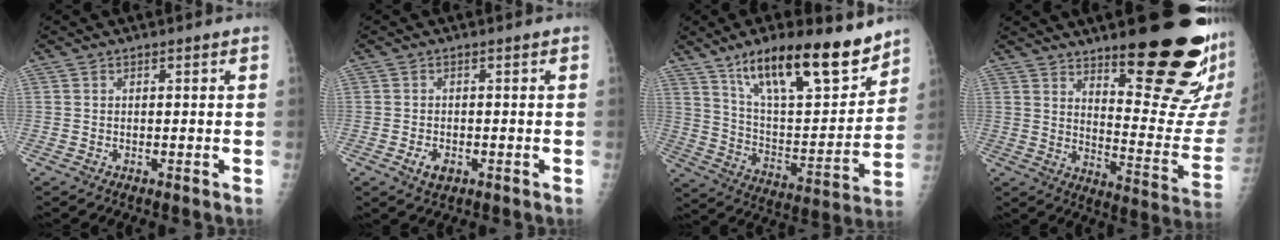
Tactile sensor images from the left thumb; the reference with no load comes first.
{"total": 2.7, "force": [-1.0, 1.7, 1.8], "torque": [-0.030, 0.000, -0.013]}
{"total": 22.1, "force": [15.3, 6.8, 14.5], "torque": [-0.198, -0.069, 0.259]}
{"total": 23.7, "force": [14.2, 5.6, 18.1], "torque": [-0.218, -0.099, 0.210]}